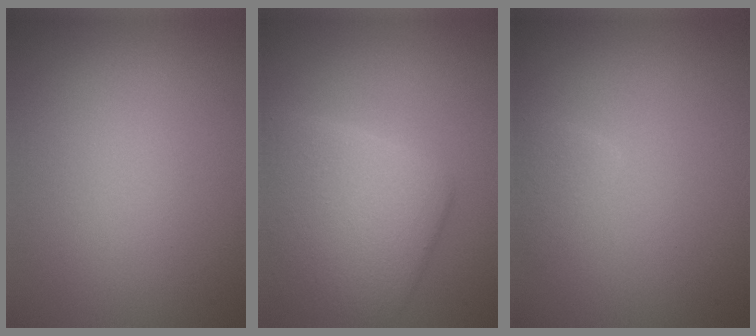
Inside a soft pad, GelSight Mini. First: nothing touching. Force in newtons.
{"total": 6.5, "press": 6.5, "slide": 0.3}
{"total": 1.2, "press": 1.2, "slide": 0.1}